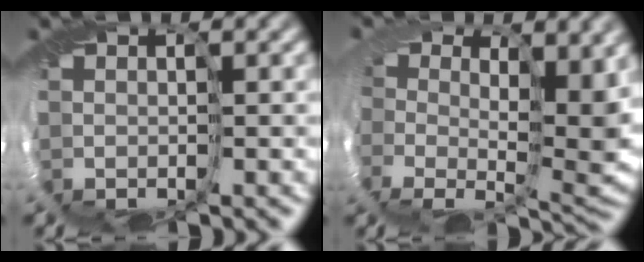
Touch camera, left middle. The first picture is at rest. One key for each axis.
{"total": 5.9, "fx": 1.5, "fy": 2.9, "fz": 4.9, "tx": -0.056, "ty": -0.039, "tz": 0.028}